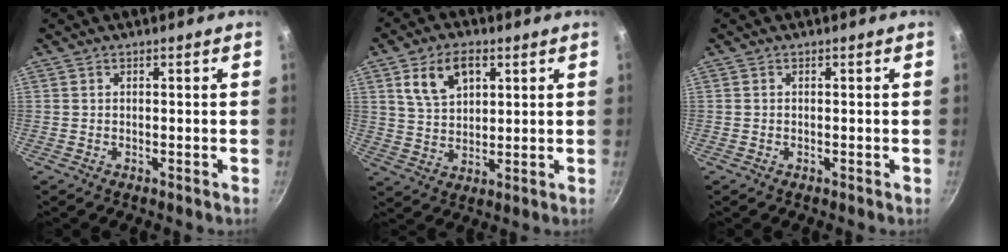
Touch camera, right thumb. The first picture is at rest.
{"total": 9.6, "force": [4.1, 5.9, 6.4], "torque": [-0.101, -0.008, 0.077]}
{"total": 0.0}